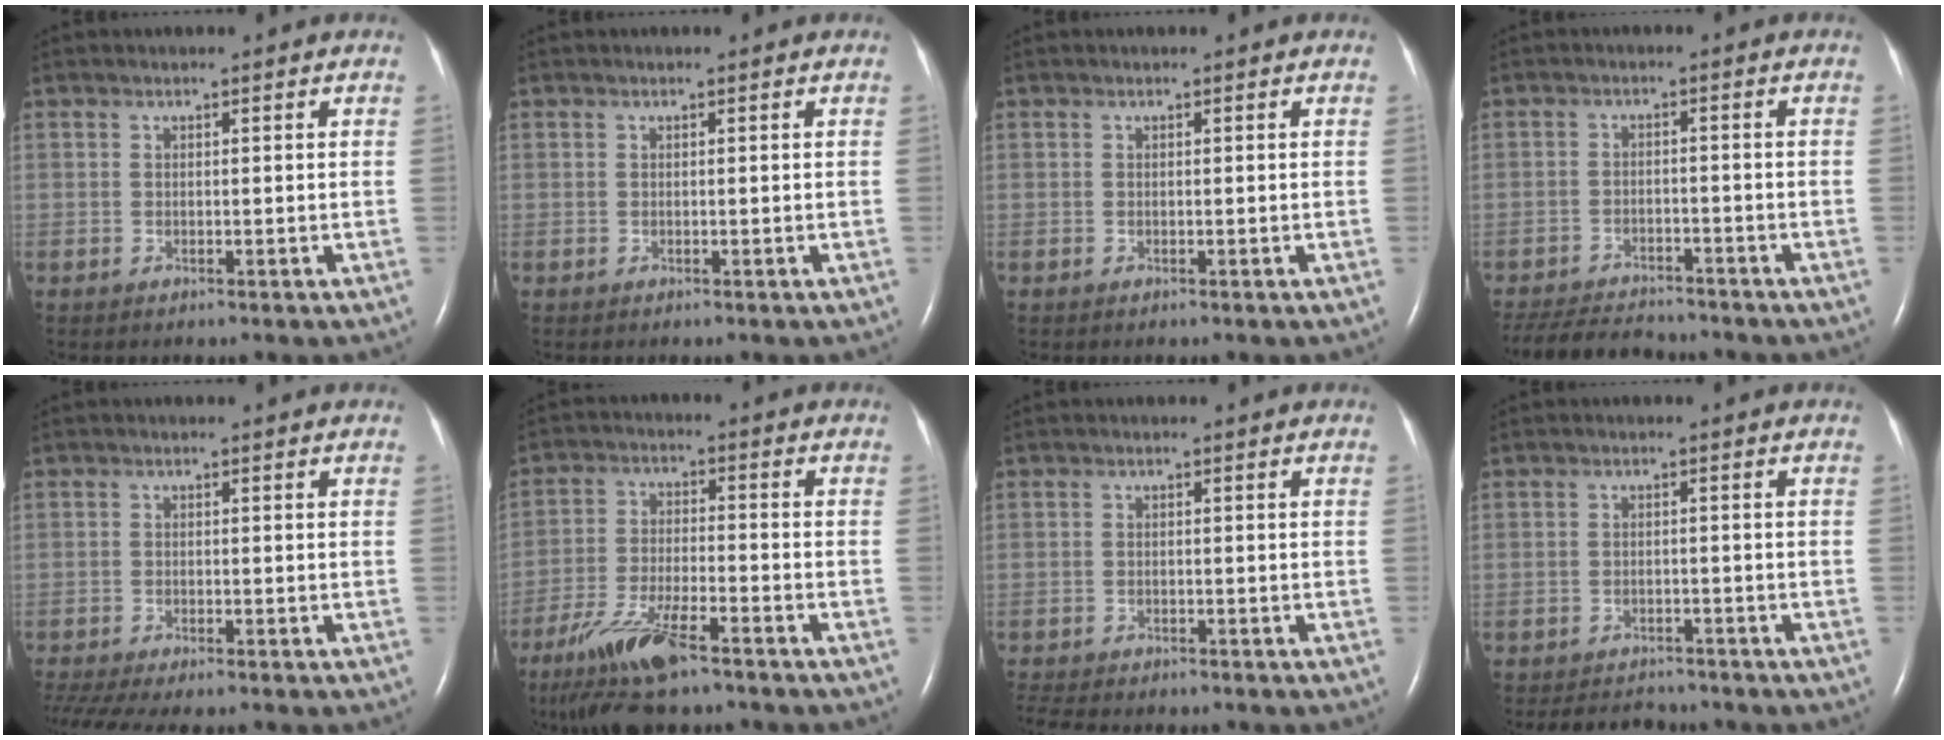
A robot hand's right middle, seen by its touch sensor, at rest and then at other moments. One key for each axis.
{"total": 0.0}
{"total": 0.0}
{"total": 10.1, "fx": -9.4, "fy": 2.0, "fz": 3.0, "tx": -0.056, "ty": -0.009, "tz": -0.141}
{"total": 9.0, "fx": -7.7, "fy": 1.2, "fz": 4.6, "tx": -0.078, "ty": -0.008, "tz": -0.121}
{"total": 11.6, "fx": -8.1, "fy": 2.0, "fz": 8.1, "tx": -0.164, "ty": -0.028, "tz": -0.146}
{"total": 7.0, "fx": -6.1, "fy": 1.7, "fz": 2.9, "tx": -0.050, "ty": -0.007, "tz": -0.089}
{"total": 5.6, "fx": -5.4, "fy": 1.6, "fz": 0.8, "tx": -0.015, "ty": -0.005, "tz": -0.074}